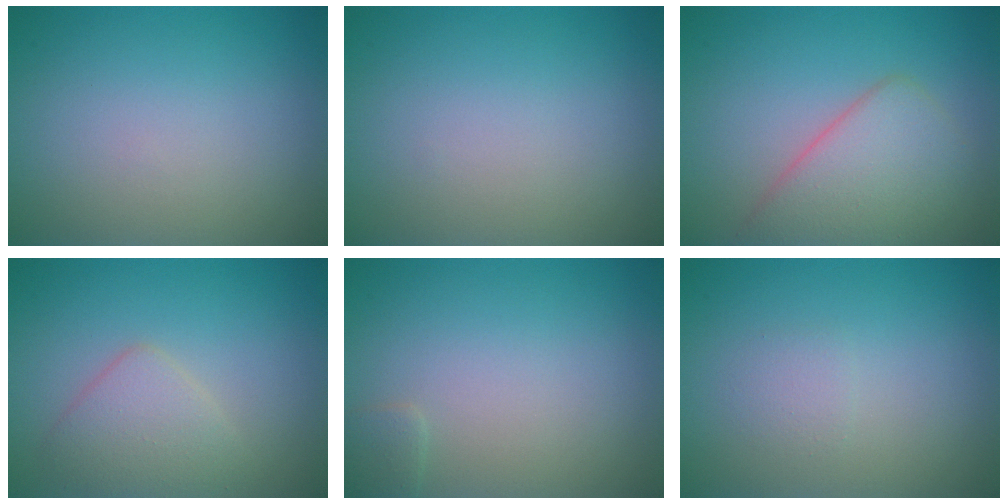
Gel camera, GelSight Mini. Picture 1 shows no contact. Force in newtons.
{"total": 0.0}
{"total": 5.0, "press": 5.0, "slide": 0.4}
{"total": 3.0, "press": 3.0, "slide": 0.1}
{"total": 0.8, "press": 0.8, "slide": 0.0}
{"total": 1.0, "press": 1.0, "slide": 0.1}